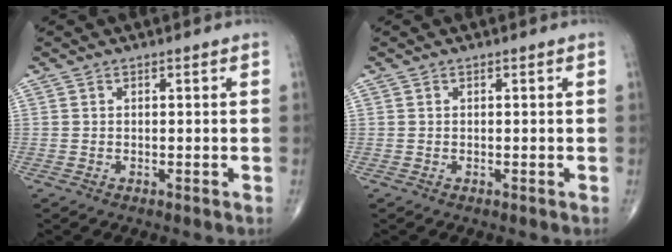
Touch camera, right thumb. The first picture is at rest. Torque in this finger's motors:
{"motor_torque": [0.00, 0.00, 0.00, 0.00, 0.00]}